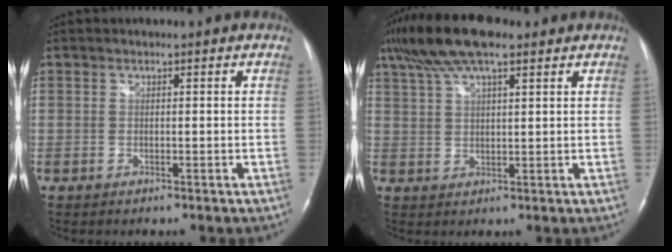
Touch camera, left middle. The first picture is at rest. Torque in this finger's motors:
{"motor_torque": [1.08, -0.55, 0.20, 0.14]}